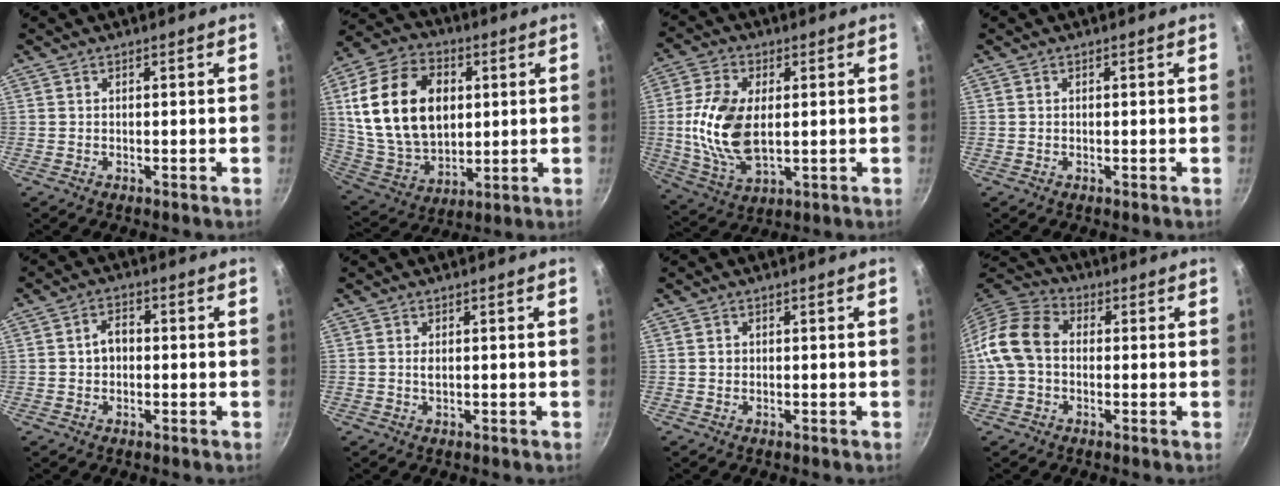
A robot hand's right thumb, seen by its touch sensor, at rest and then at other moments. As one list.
[{"total": 22.8, "force": [4.3, 15.7, 16.0], "torque": [-0.278, -0.001, 0.087]}, {"total": 14.1, "force": [0.7, 8.0, 11.6], "torque": [-0.227, -0.002, 0.018]}, {"total": 0.0}, {"total": 4.2, "force": [0.0, 3.1, 2.7], "torque": [-0.026, 0.013, -0.004]}, {"total": 1.1, "force": [0.2, 0.6, 0.9], "torque": [-0.018, 0.001, 0.003]}, {"total": 0.9, "force": [0.1, 0.8, 0.3], "torque": [-0.001, 0.002, 0.001]}, {"total": 11.3, "force": [0.0, 8.6, 7.4], "torque": [-0.118, 0.029, -0.020]}]